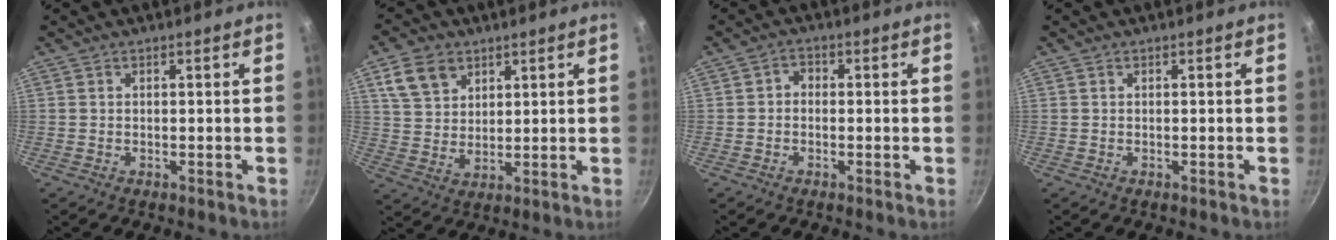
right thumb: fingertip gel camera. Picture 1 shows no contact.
{"total": 8.7, "force": [4.5, 6.1, 4.3], "torque": [-0.063, -0.007, 0.088]}
{"total": 2.1, "force": [-0.4, 1.7, 1.1], "torque": [-0.014, 0.009, -0.012]}
{"total": 0.0}